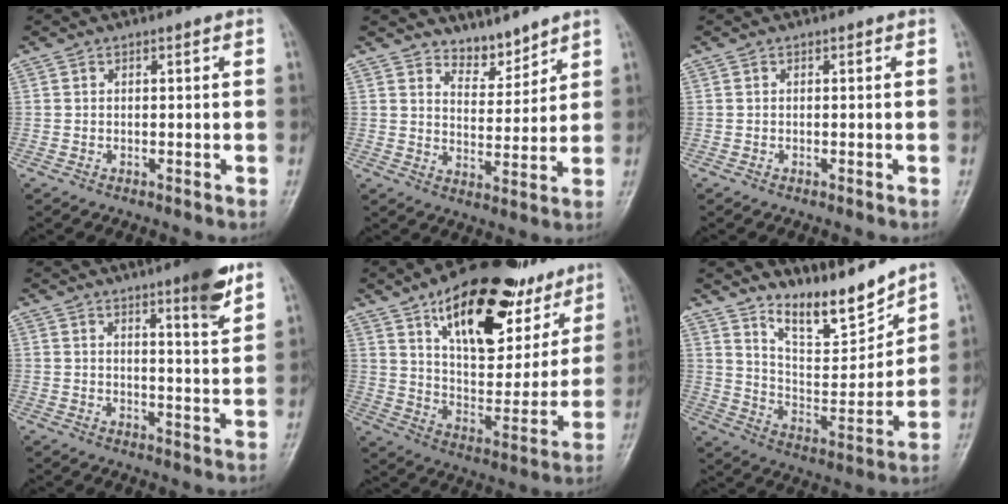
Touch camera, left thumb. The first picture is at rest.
{"total": 5.2, "force": [4.9, 1.8, 0.8], "torque": [0.008, -0.048, 0.093]}
{"total": 0.0}
{"total": 8.0, "force": [5.3, 0.8, 6.0], "torque": [-0.076, -0.036, 0.072]}
{"total": 26.6, "force": [15.2, 12.7, 17.8], "torque": [-0.213, -0.036, 0.240]}
{"total": 12.2, "force": [10.8, 2.8, 5.1], "torque": [-0.057, -0.084, 0.199]}